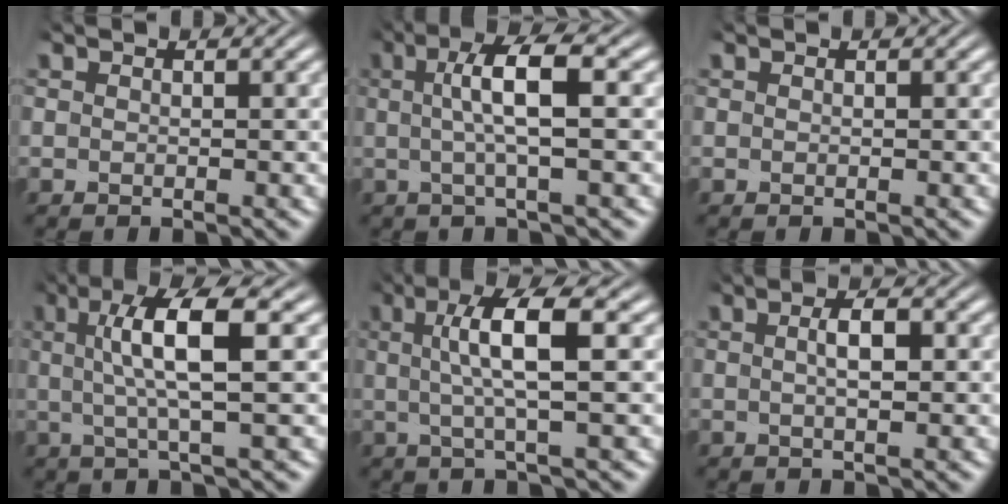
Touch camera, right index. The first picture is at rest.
{"total": 5.7, "force": [0.7, 1.4, 5.5], "torque": [-0.102, 0.011, 0.005]}
{"total": 0.0}
{"total": 7.0, "force": [1.5, 1.6, 6.6], "torque": [-0.128, 0.006, 0.019]}
{"total": 6.3, "force": [1.2, 1.3, 6.0], "torque": [-0.117, 0.008, 0.014]}
{"total": 2.9, "force": [0.1, 1.0, 2.7], "torque": [-0.040, 0.006, -0.005]}